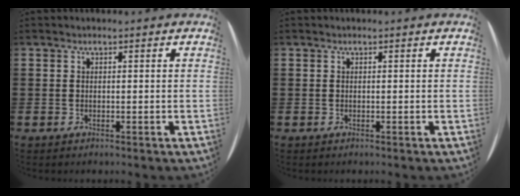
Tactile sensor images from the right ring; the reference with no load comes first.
{"total": 0.0}